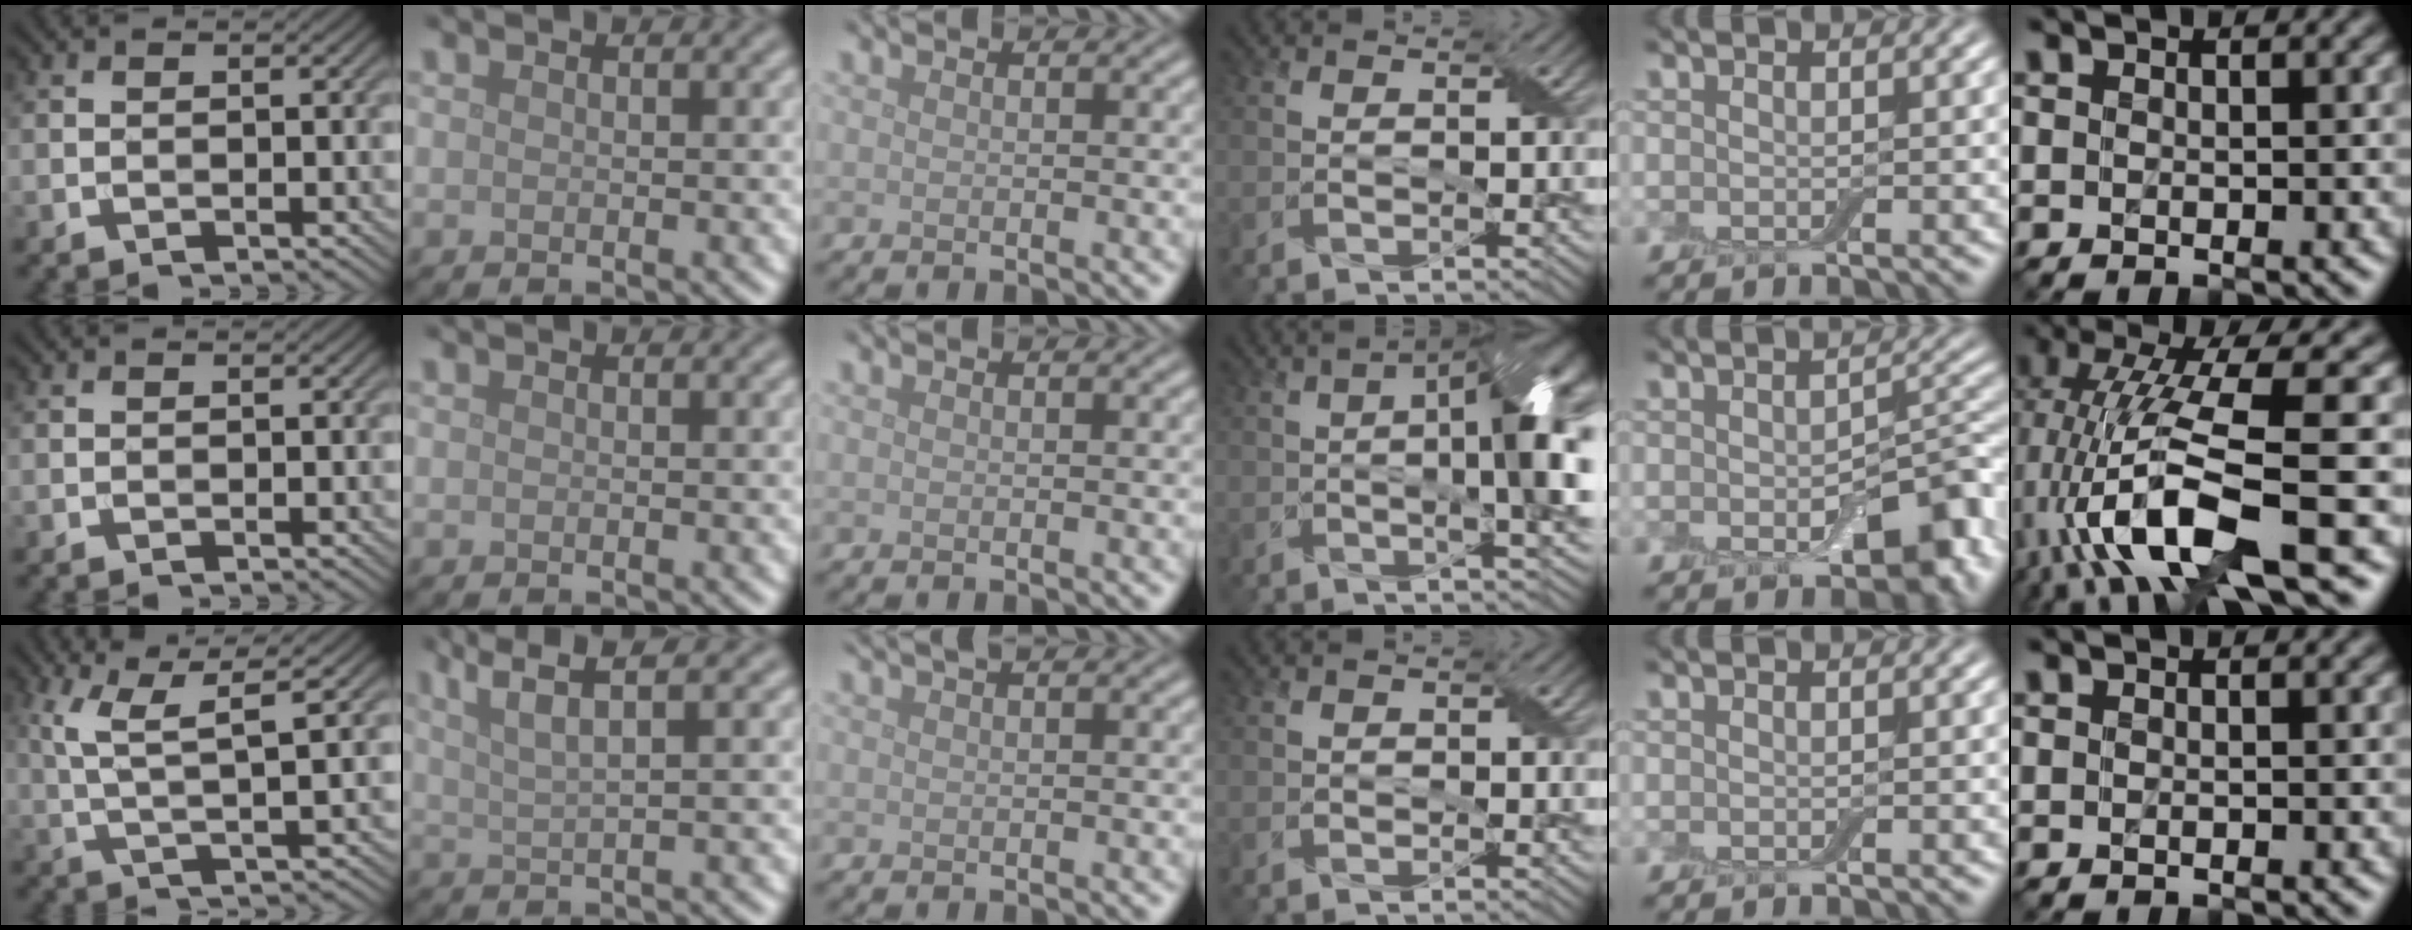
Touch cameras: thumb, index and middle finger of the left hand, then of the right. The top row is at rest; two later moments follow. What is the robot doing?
{"motion": "peel", "object": "aluminum foil"}